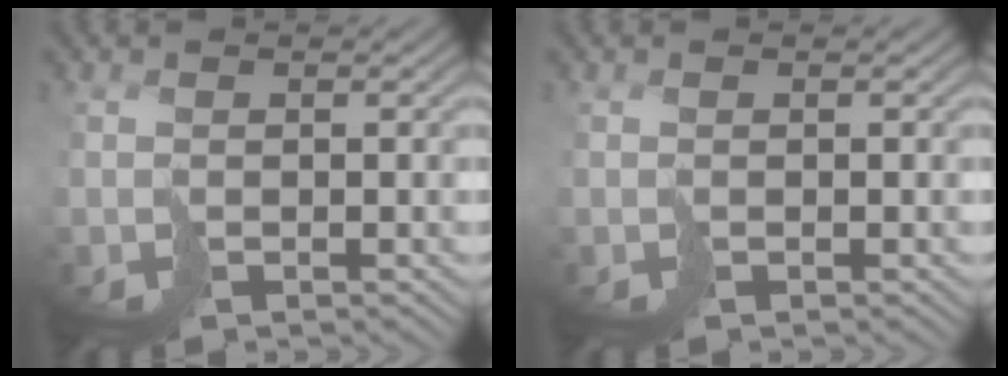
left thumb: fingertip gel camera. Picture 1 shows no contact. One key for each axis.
{"total": 0.0}